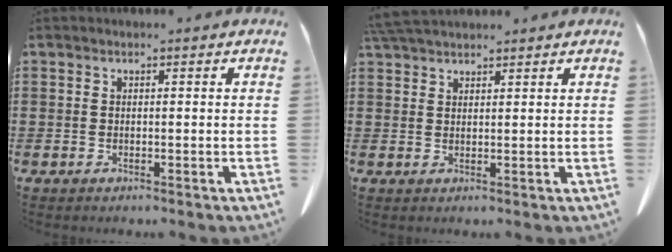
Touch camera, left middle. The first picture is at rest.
{"total": 3.5, "force": [3.2, 0.7, 1.2], "torque": [-0.033, -0.003, 0.062]}